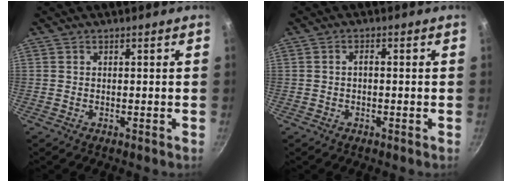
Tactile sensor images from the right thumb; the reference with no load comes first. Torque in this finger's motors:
{"motor_torque": [-0.21, -0.19, -0.09, 0.15, 0.10]}